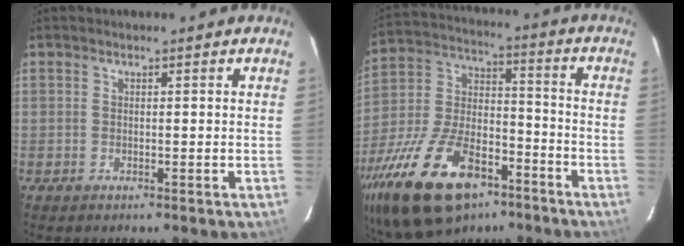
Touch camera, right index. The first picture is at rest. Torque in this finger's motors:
{"motor_torque": [1.13, -1.01, 0.94, 0.13]}